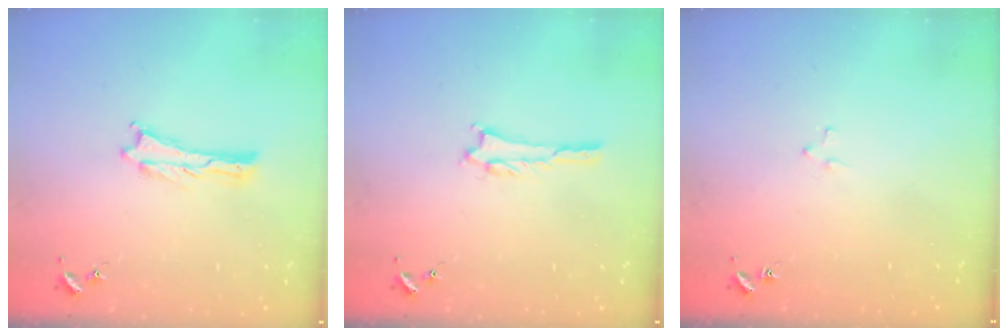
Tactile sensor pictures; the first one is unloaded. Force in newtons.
{"total": 0.5, "press": 0.5, "slide": 0.1}
{"total": 1.9, "press": 1.9, "slide": 0.1}